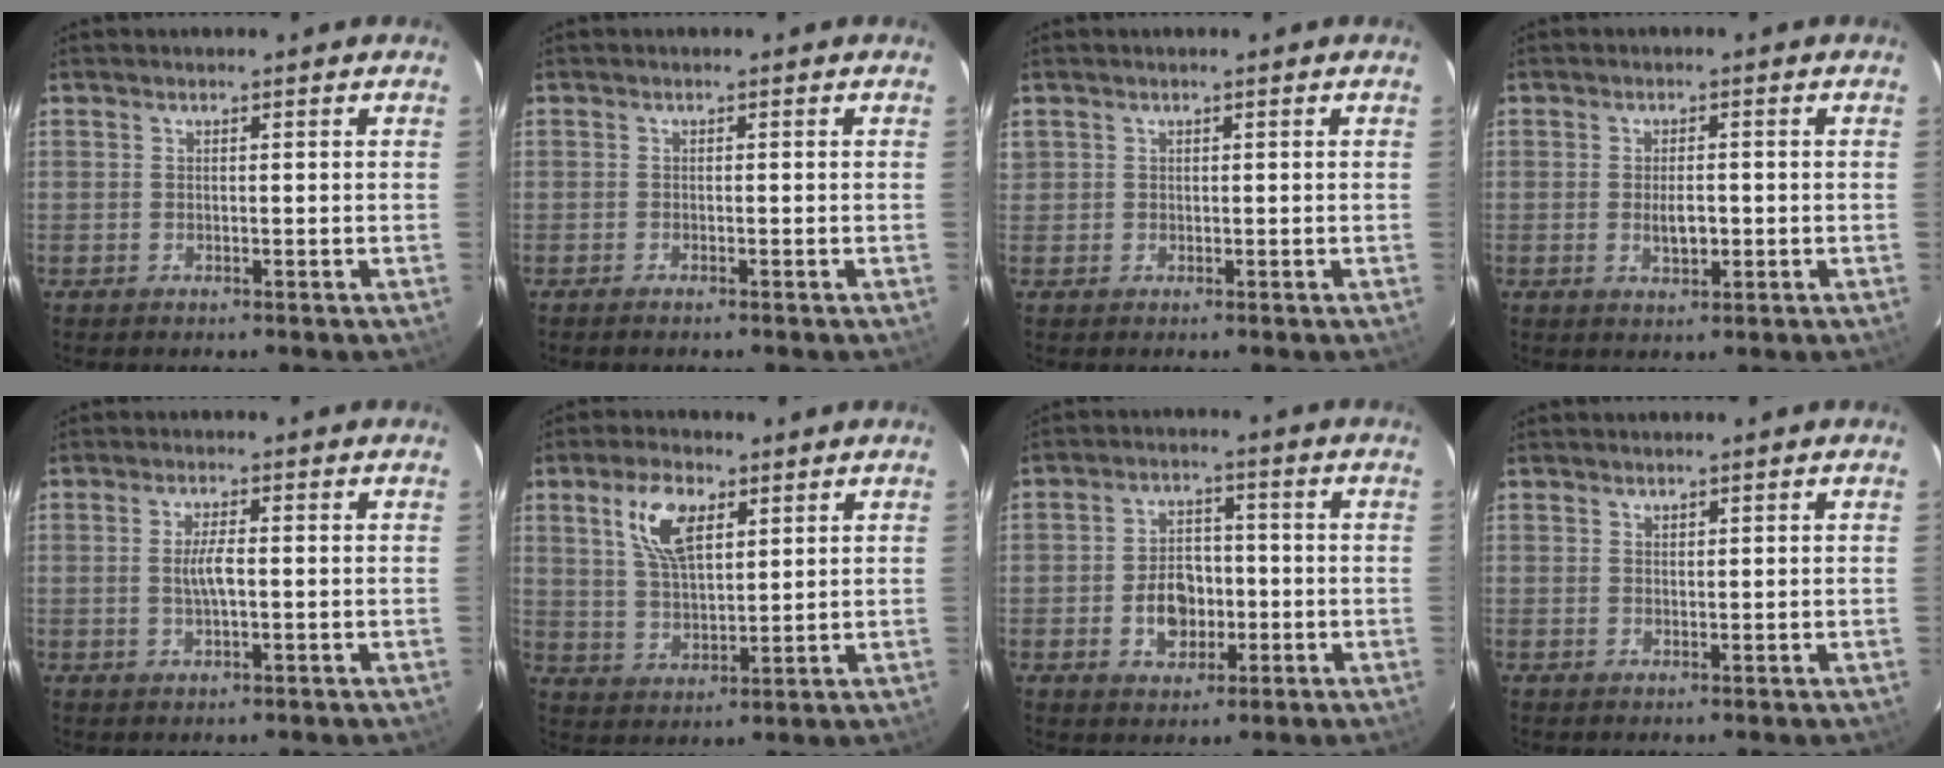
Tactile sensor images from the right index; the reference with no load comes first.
{"total": 0.9, "force": [-0.8, 0.1, 0.3], "torque": [-0.009, -0.002, -0.017]}
{"total": 0.7, "force": [0.2, 0.7, 0.0], "torque": [0.006, 0.004, 0.003]}
{"total": 3.4, "force": [-0.5, 1.7, 2.9], "torque": [-0.053, -0.005, -0.005]}
{"total": 3.7, "force": [-0.2, 0.9, 3.5], "torque": [-0.068, 0.000, -0.001]}
{"total": 9.7, "force": [4.5, 4.7, 7.3], "torque": [-0.140, 0.013, 0.089]}
{"total": 7.6, "force": [-2.0, 5.6, 4.7], "torque": [-0.089, 0.014, -0.022]}
{"total": 0.8, "force": [0.7, 0.4, 0.1], "torque": [-0.001, 0.002, 0.013]}